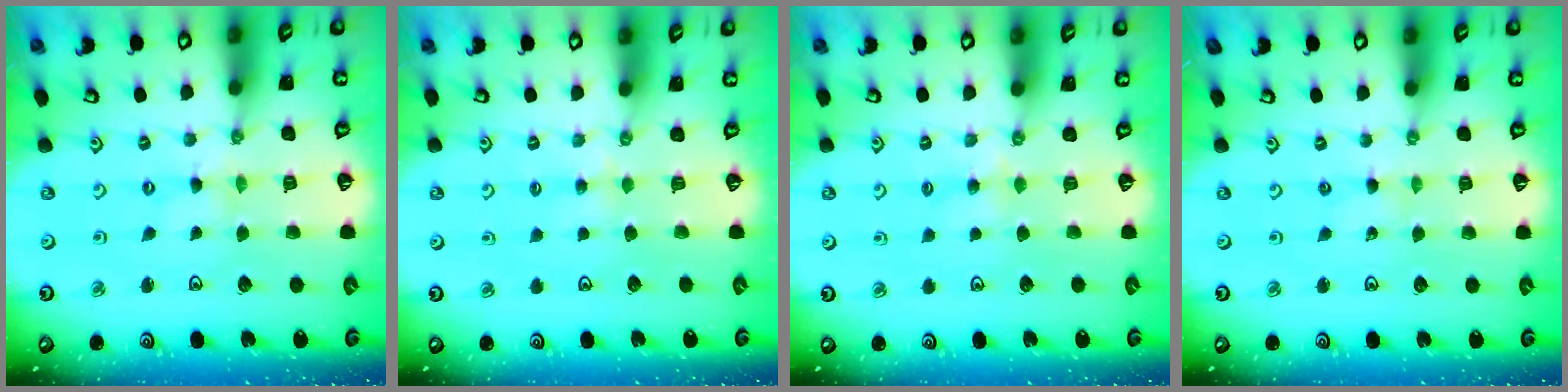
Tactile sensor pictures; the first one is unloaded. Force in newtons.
{"total": 2.3, "press": 2.3, "slide": 0.4}
{"total": 4.0, "press": 4.0, "slide": 0.5}
{"total": 0.6, "press": 0.6, "slide": 0.1}